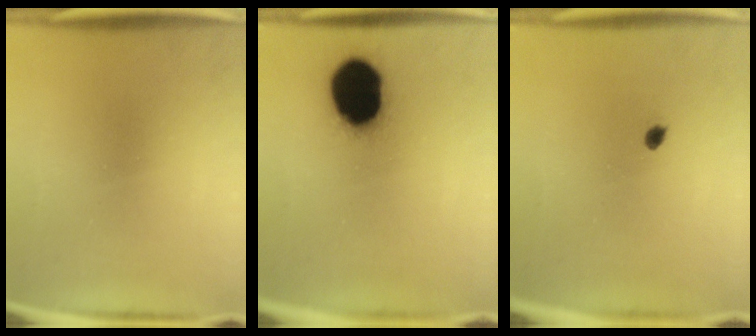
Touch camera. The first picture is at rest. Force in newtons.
{"total": 20.4}
{"total": 1.1}